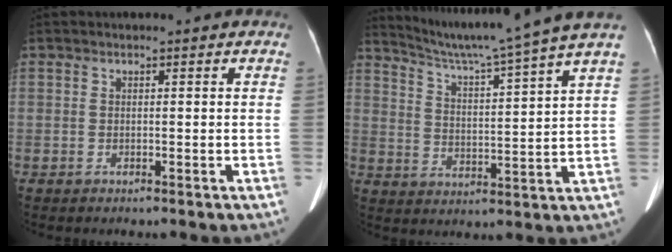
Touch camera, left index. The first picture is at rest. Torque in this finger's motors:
{"motor_torque": [0.12, -1.71, 0.02, 0.03]}